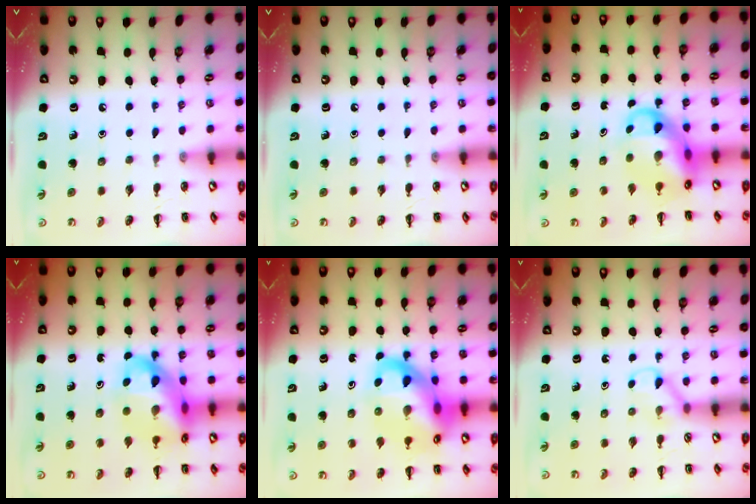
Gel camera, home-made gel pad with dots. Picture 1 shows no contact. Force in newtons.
{"total": 0.0}
{"total": 10.3, "press": 9.9, "slide": 2.6}
{"total": 15.8, "press": 15.2, "slide": 4.0}
{"total": 18.0, "press": 17.5, "slide": 4.2}
{"total": 3.9, "press": 3.7, "slide": 1.4}